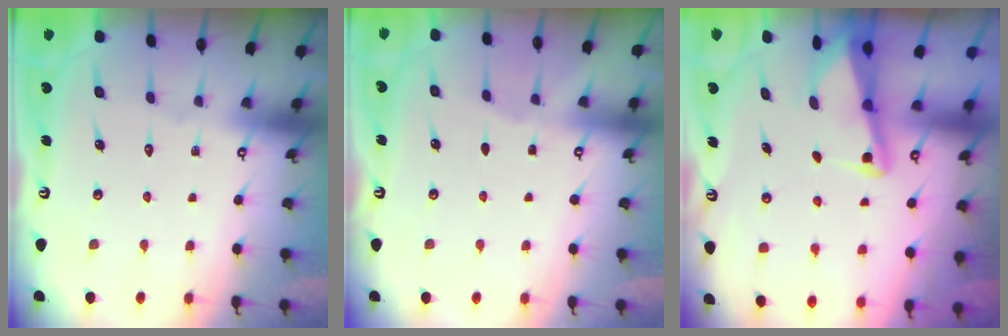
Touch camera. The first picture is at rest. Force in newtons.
{"total": 1.6, "press": 1.5, "slide": 0.3}
{"total": 2.3, "press": 2.3, "slide": 0.3}